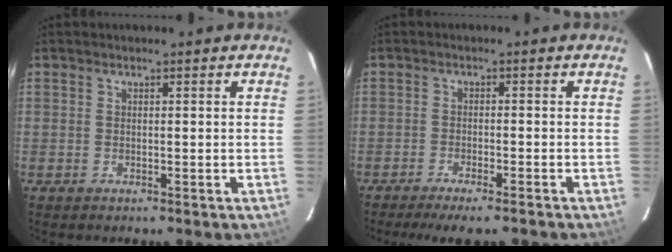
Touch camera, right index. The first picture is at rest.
{"total": 7.7, "force": [-6.5, 0.9, 3.9], "torque": [-0.087, -0.020, -0.103]}